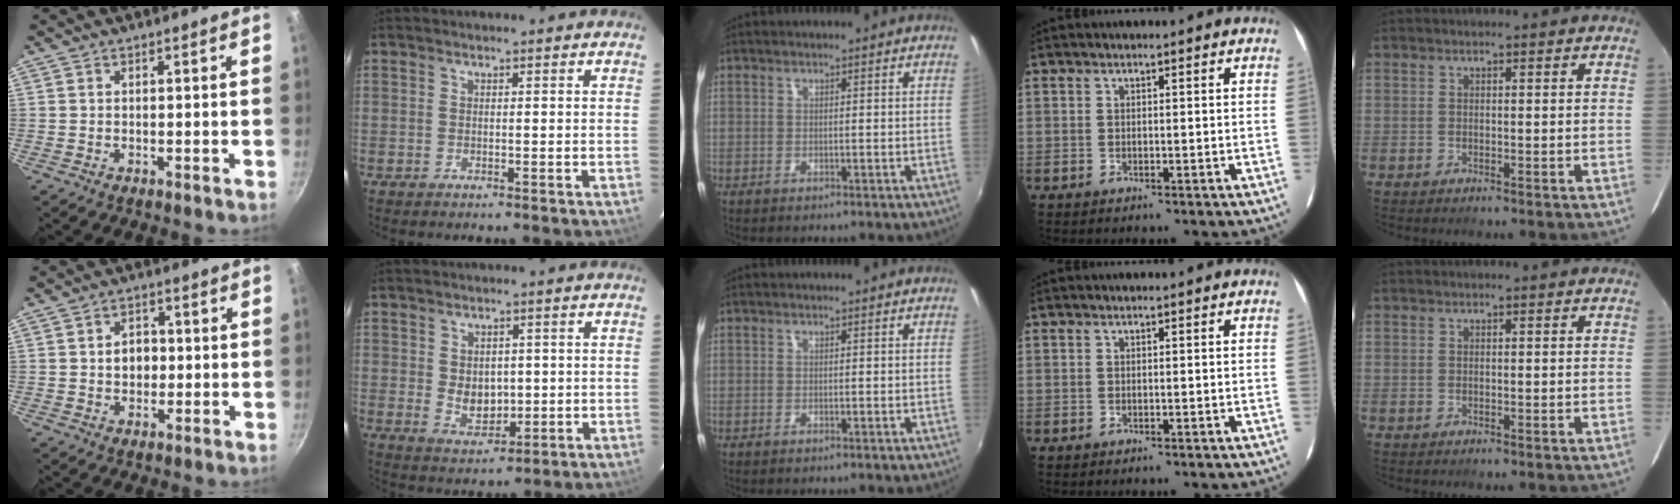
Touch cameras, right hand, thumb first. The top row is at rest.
{"thumb": {"total": 5.1, "force": [0.2, 4.1, 3.1], "torque": [-0.024, 0.008, 0.000]}, "index": {"total": 6.1, "force": [0.2, 4.6, 4.0], "torque": [-0.068, -0.003, 0.016]}}